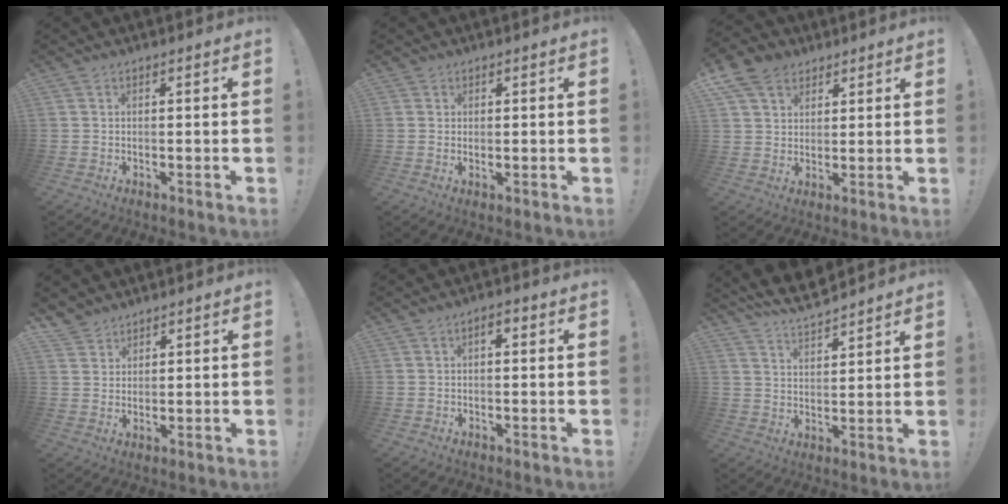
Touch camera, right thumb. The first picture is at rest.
{"total": 1.2, "force": [0.8, 0.8, 0.3], "torque": [0.002, -0.002, 0.015]}
{"total": 9.7, "force": [5.8, 6.9, 3.7], "torque": [-0.061, -0.024, 0.116]}
{"total": 4.2, "force": [3.6, 2.1, 0.3], "torque": [-0.004, -0.026, 0.069]}
{"total": 2.0, "force": [0.0, 1.0, 1.7], "torque": [-0.025, 0.006, -0.004]}
{"total": 8.4, "force": [7.6, 2.0, 3.0], "torque": [-0.065, -0.050, 0.142]}